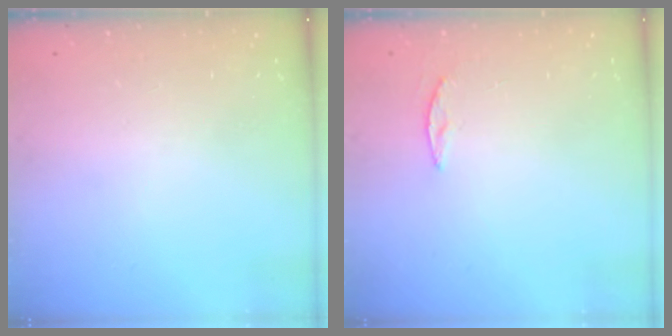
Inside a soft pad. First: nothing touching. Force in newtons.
{"total": 3.5, "press": 3.5, "slide": 0.4}